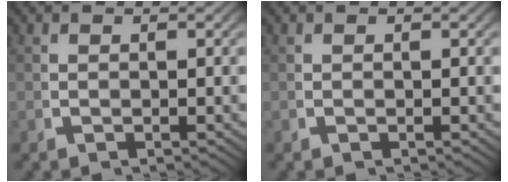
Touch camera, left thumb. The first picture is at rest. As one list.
[{"total": 0.0}]